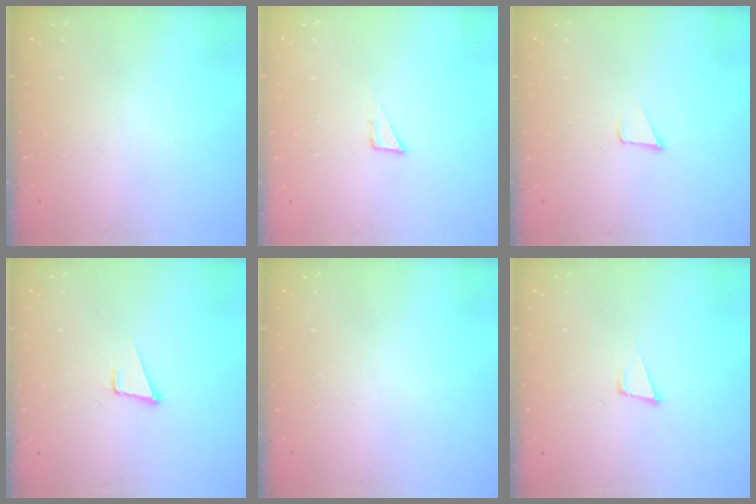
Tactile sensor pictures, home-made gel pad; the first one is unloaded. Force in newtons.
{"total": 2.7, "press": 2.7, "slide": 0.2}
{"total": 1.5, "press": 1.5, "slide": 0.1}
{"total": 3.4, "press": 2.6, "slide": 2.2}
{"total": 0.0}
{"total": 4.2, "press": 2.8, "slide": 3.1}